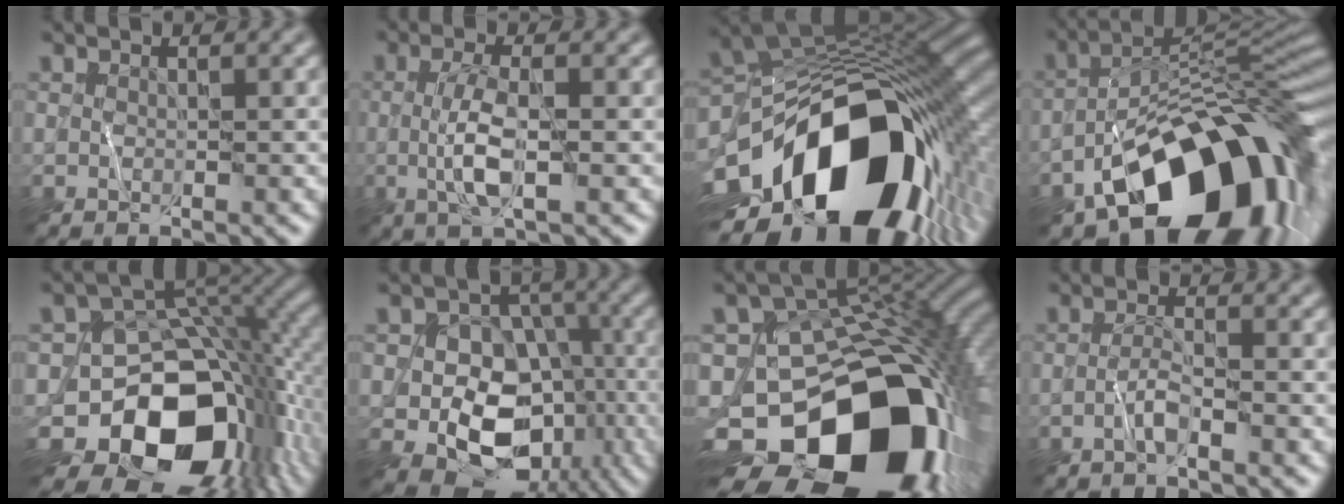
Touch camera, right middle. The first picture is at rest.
{"total": 3.8, "force": [-0.2, 0.9, 3.6], "torque": [-0.075, -0.005, -0.008]}
{"total": 19.2, "force": [-6.9, 12.0, 13.3], "torque": [-0.241, -0.030, -0.097]}
{"total": 16.5, "force": [-8.6, 8.4, 11.3], "torque": [-0.144, 0.003, -0.149]}
{"total": 15.0, "force": [-5.9, 10.7, 8.6], "torque": [-0.123, -0.025, -0.094]}
{"total": 10.5, "force": [-3.0, 8.0, 6.1], "torque": [-0.068, -0.010, -0.056]}
{"total": 18.5, "force": [-7.7, 12.6, 11.2], "torque": [-0.175, -0.039, -0.109]}
{"total": 1.5, "force": [-0.8, 0.1, 1.3], "torque": [-0.025, 0.004, -0.022]}